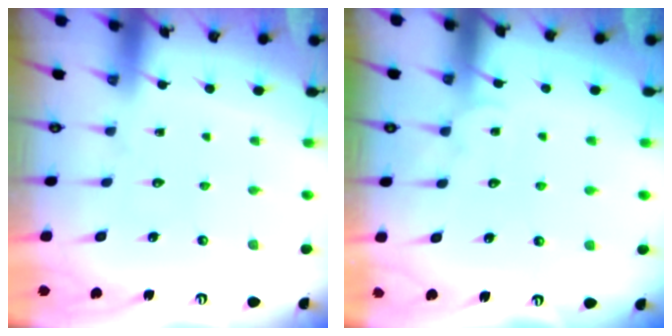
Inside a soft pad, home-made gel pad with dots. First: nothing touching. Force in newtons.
{"total": 3.4, "press": 3.4, "slide": 0.3}